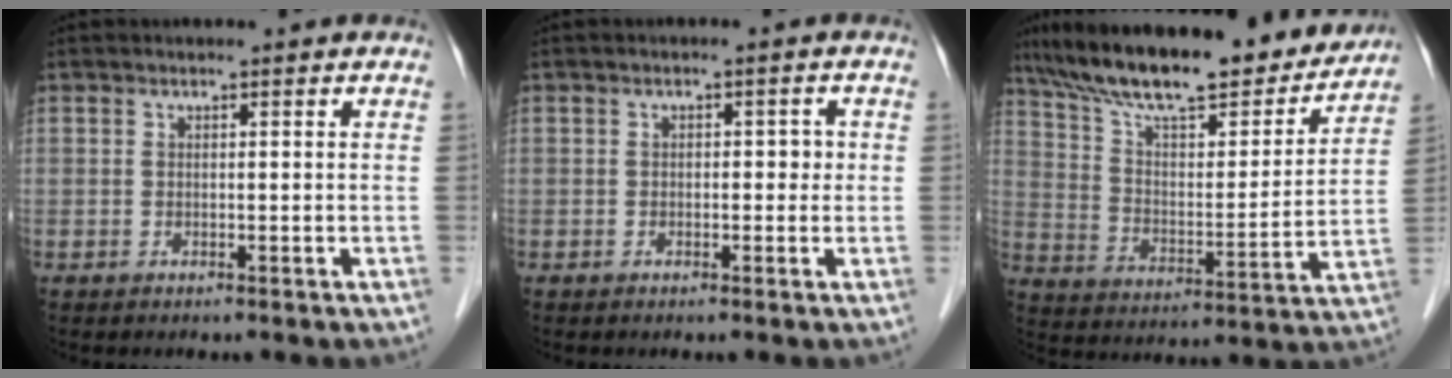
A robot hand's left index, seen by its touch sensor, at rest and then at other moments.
{"total": 2.1, "force": [-0.1, 1.2, 1.7], "torque": [-0.015, 0.011, -0.003]}
{"total": 23.8, "force": [20.2, 4.8, 11.6], "torque": [-0.192, 0.003, 0.307]}